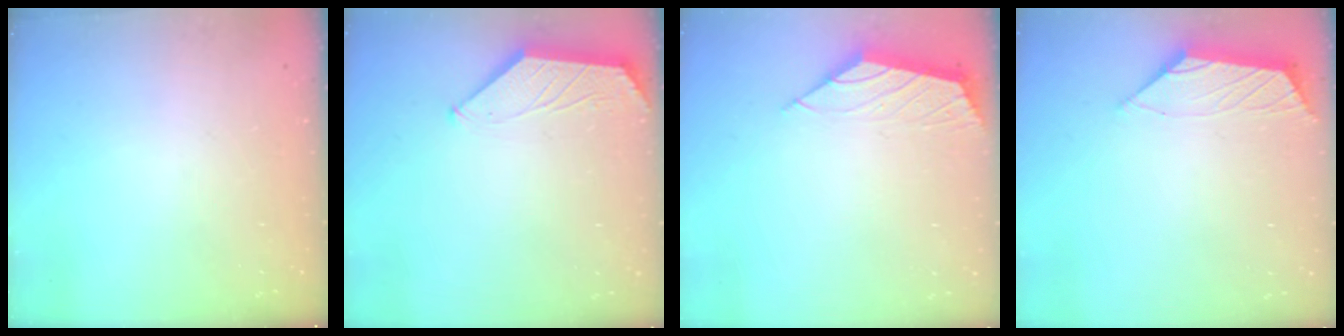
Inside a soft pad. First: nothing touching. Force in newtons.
{"total": 0.0}
{"total": 2.0, "press": 2.0, "slide": 0.5}
{"total": 1.1, "press": 0.9, "slide": 0.5}